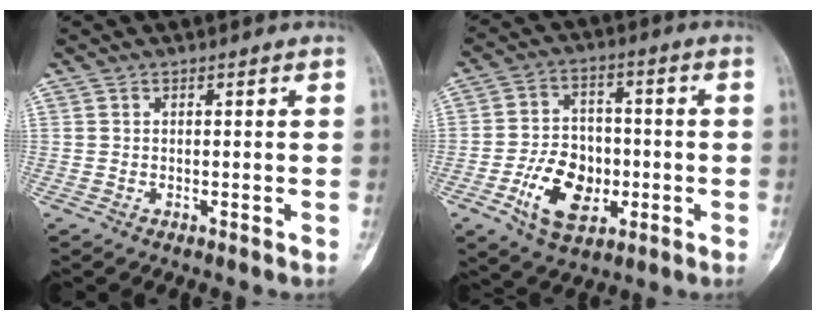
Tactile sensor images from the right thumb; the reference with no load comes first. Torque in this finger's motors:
{"motor_torque": [-0.12, 0.32, 0.53, 0.27, 0.04]}